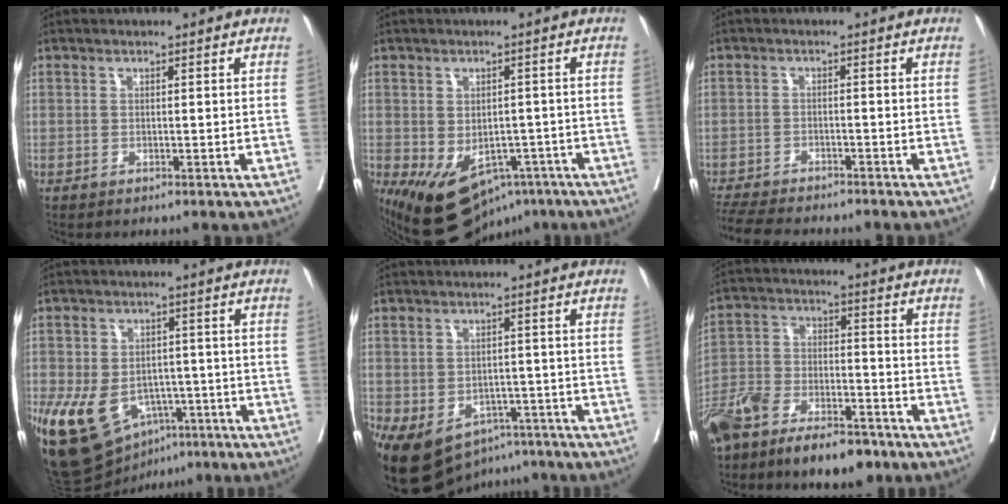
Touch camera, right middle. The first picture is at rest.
{"total": 11.7, "force": [-6.3, 7.4, 6.4], "torque": [-0.108, 0.005, -0.082]}
{"total": 10.6, "force": [-9.5, 1.9, 4.2], "torque": [-0.073, -0.015, -0.144]}
{"total": 15.6, "force": [-6.6, 10.6, 9.3], "torque": [-0.197, -0.002, -0.091]}
{"total": 12.1, "force": [-7.5, 8.0, 5.1], "torque": [-0.098, 0.015, -0.107]}
{"total": 13.7, "force": [-10.2, 4.8, 7.8], "torque": [-0.147, -0.002, -0.184]}